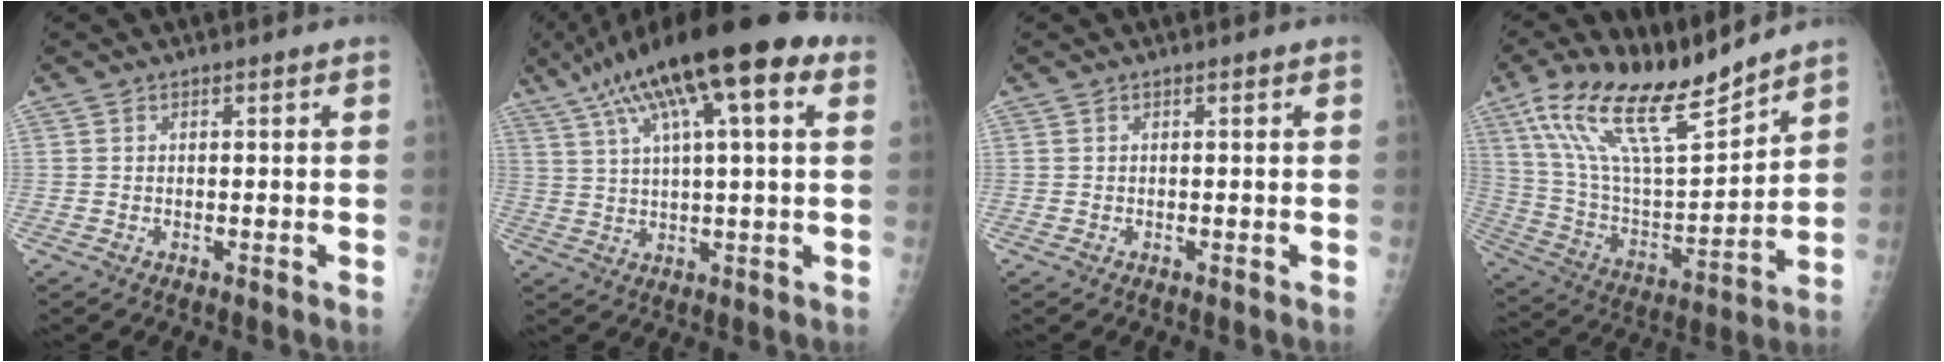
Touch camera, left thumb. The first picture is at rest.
{"total": 20.0, "force": [9.8, 5.2, 16.6], "torque": [-0.281, 0.019, 0.158]}
{"total": 0.0}
{"total": 19.3, "force": [14.6, 4.8, 11.6], "torque": [-0.183, -0.066, 0.277]}